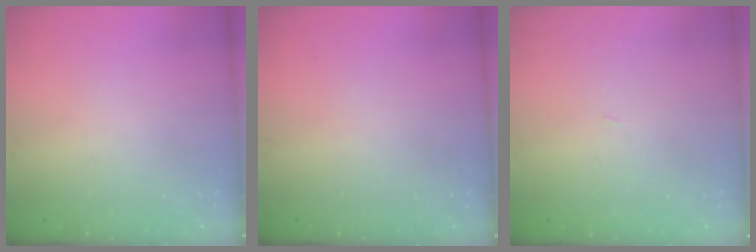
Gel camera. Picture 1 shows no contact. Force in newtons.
{"total": 0.0}
{"total": 0.9, "press": 0.9, "slide": 0.0}